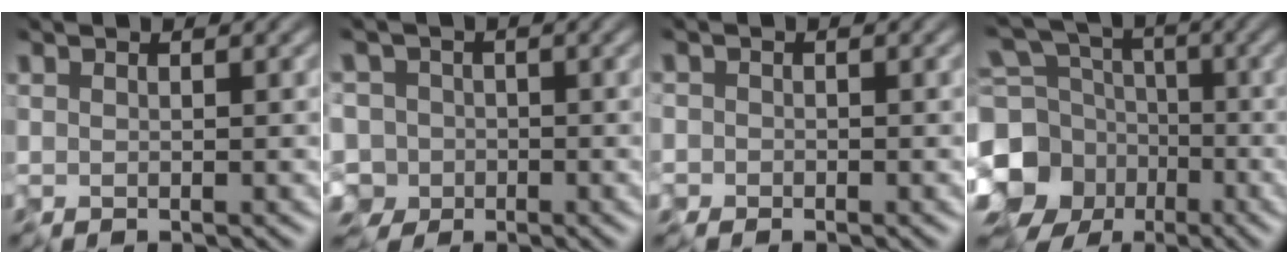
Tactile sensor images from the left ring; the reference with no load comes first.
{"total": 4.3, "force": [-1.9, 3.7, 1.0], "torque": [-0.005, 0.007, -0.048]}
{"total": 1.2, "force": [-0.7, 1.0, -0.2], "torque": [0.006, -0.007, -0.019]}
{"total": 11.0, "force": [-3.5, 9.6, 4.2], "torque": [-0.108, -0.034, -0.081]}